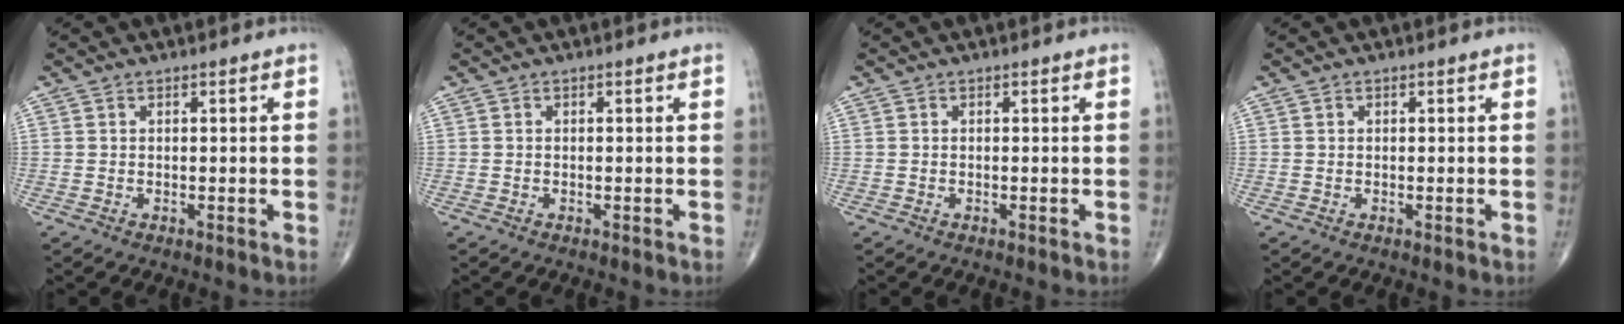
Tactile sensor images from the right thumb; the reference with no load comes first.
{"total": 0.0}
{"total": 0.0}
{"total": 0.0}